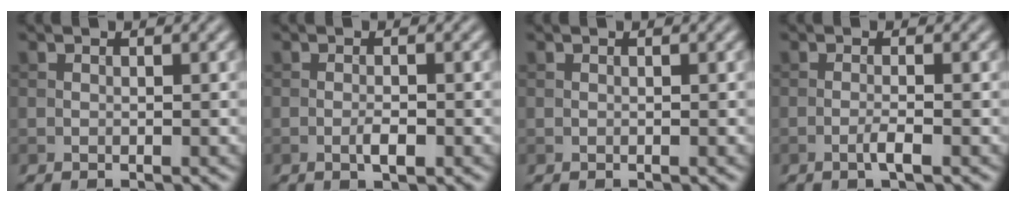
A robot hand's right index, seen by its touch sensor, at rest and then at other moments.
{"total": 1.5, "force": [-0.6, 0.4, 1.3], "torque": [-0.026, -0.001, -0.013]}
{"total": 0.0}
{"total": 1.5, "force": [-0.7, 0.2, 1.3], "torque": [-0.024, 0.003, -0.017]}